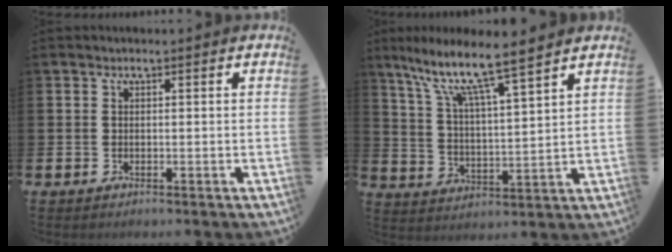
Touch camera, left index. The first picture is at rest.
{"total": 9.0, "force": [7.6, 0.6, 4.8], "torque": [-0.123, -0.048, 0.124]}